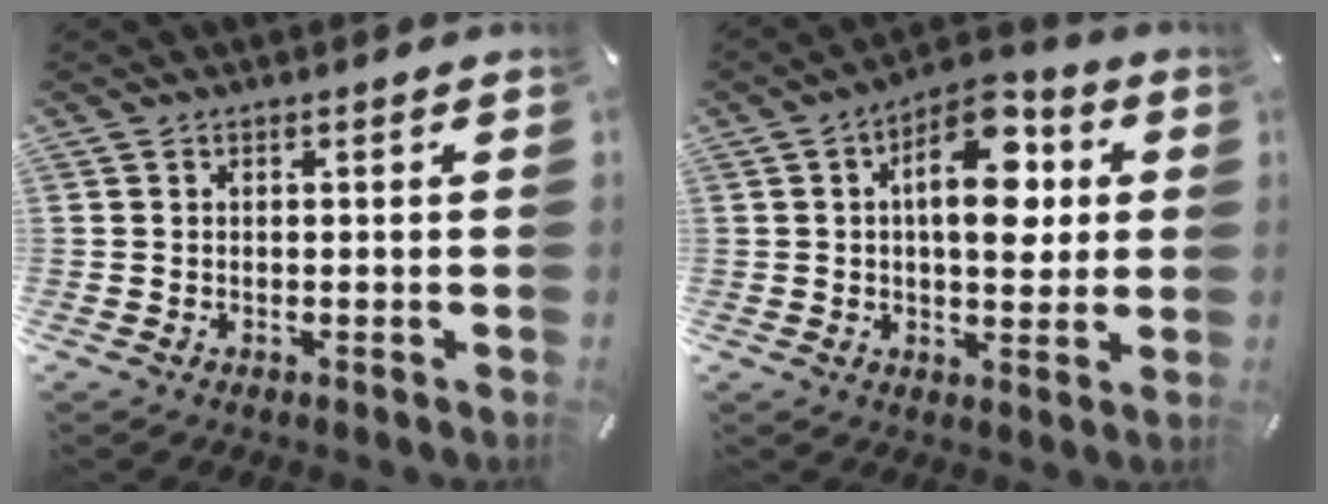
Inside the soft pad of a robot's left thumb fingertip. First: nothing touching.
{"total": 14.4, "force": [3.6, 7.8, 11.5], "torque": [-0.160, -0.007, 0.059]}